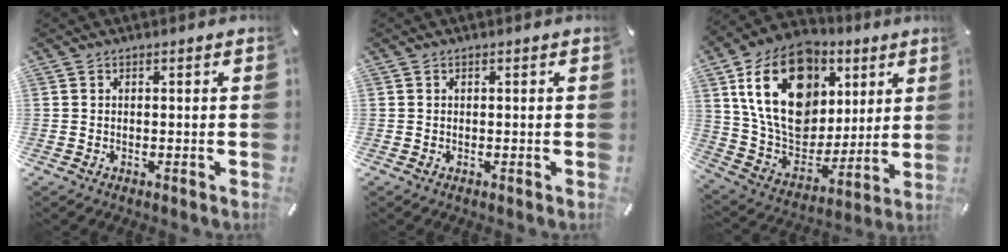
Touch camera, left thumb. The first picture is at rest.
{"total": 0.0}
{"total": 23.6, "force": [8.3, 17.3, 13.7], "torque": [-0.244, -0.031, 0.151]}